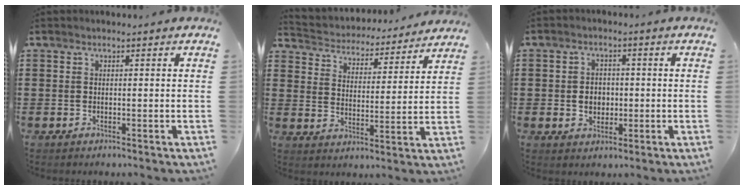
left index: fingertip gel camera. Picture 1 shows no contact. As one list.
[{"total": 4.2, "force": [4.2, 0.7, 0.1], "torque": [-0.029, -0.035, 0.065]}, {"total": 3.4, "force": [-0.3, 2.7, 2.0], "torque": [-0.038, 0.003, -0.010]}]